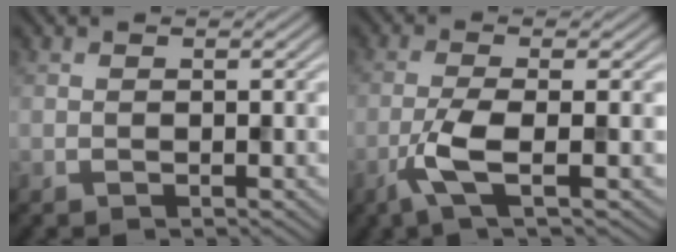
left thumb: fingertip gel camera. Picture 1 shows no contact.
{"total": 5.1, "force": [-1.8, 1.0, 4.6], "torque": [-0.094, 0.004, -0.047]}